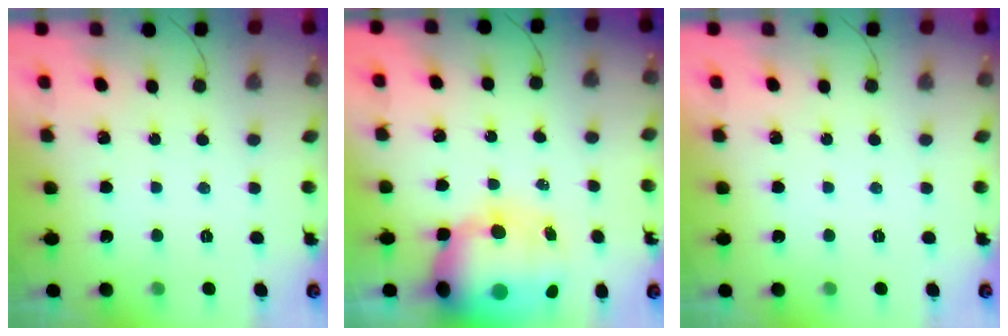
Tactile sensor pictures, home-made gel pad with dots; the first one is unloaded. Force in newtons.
{"total": 17.7, "press": 16.3, "slide": 6.9}
{"total": 0.0}